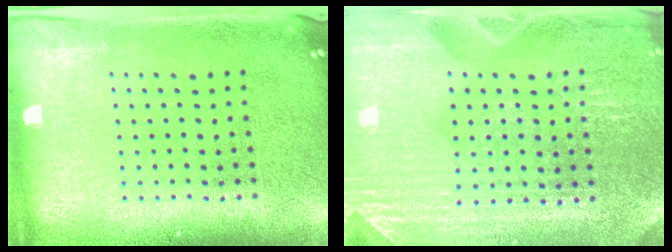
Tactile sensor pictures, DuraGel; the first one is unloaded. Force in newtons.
{"total": 3.5, "press": 3.4, "slide": 0.7}